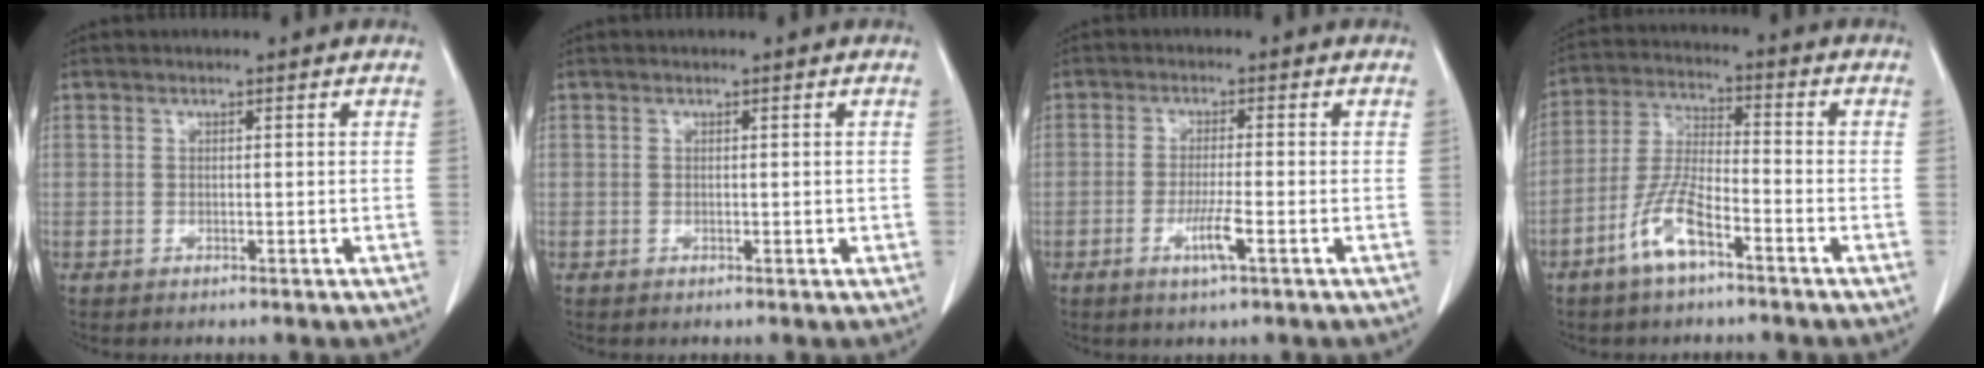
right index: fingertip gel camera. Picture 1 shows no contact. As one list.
[{"total": 0.6, "force": [0.1, 0.4, 0.3], "torque": [-0.001, 0.001, 0.001]}, {"total": 4.0, "force": [-1.7, -0.2, 3.6], "torque": [-0.071, -0.008, -0.032]}, {"total": 8.3, "force": [-4.8, 1.9, 6.6], "torque": [-0.145, -0.002, -0.095]}]